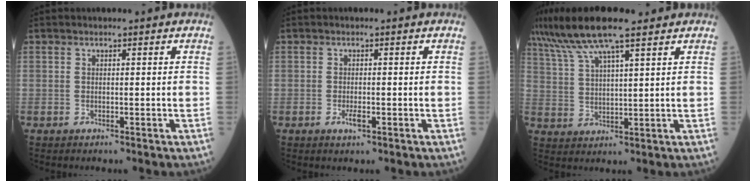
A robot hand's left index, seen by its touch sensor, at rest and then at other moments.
{"total": 1.6, "force": [-0.8, 0.4, 1.3], "torque": [-0.024, -0.001, -0.011]}
{"total": 11.0, "force": [8.2, 1.0, 7.2], "torque": [-0.141, 0.030, 0.150]}